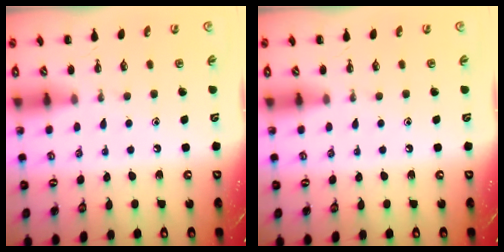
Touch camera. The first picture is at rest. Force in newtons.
{"total": 0.0}